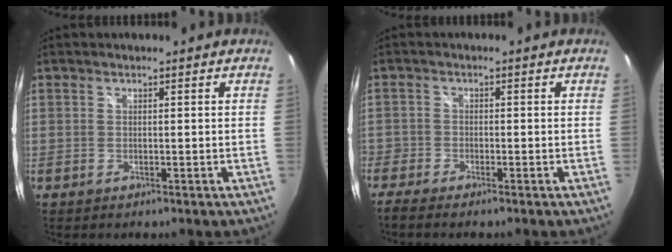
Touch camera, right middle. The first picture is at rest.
{"total": 3.7, "force": [-3.3, 1.0, 1.2], "torque": [-0.046, -0.014, -0.068]}